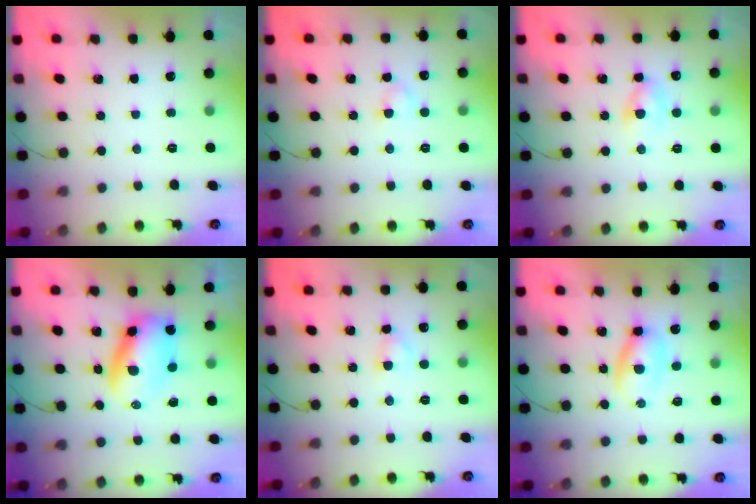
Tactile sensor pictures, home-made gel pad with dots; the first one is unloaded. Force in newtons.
{"total": 2.7, "press": 2.5, "slide": 1.2}
{"total": 4.7, "press": 4.6, "slide": 1.0}
{"total": 5.7, "press": 5.5, "slide": 1.4}
{"total": 2.6, "press": 2.3, "slide": 1.2}
{"total": 3.5, "press": 3.4, "slide": 0.9}